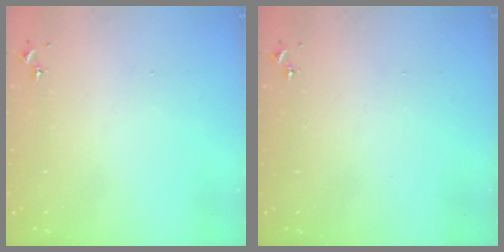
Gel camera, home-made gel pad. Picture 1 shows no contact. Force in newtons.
{"total": 0.0}